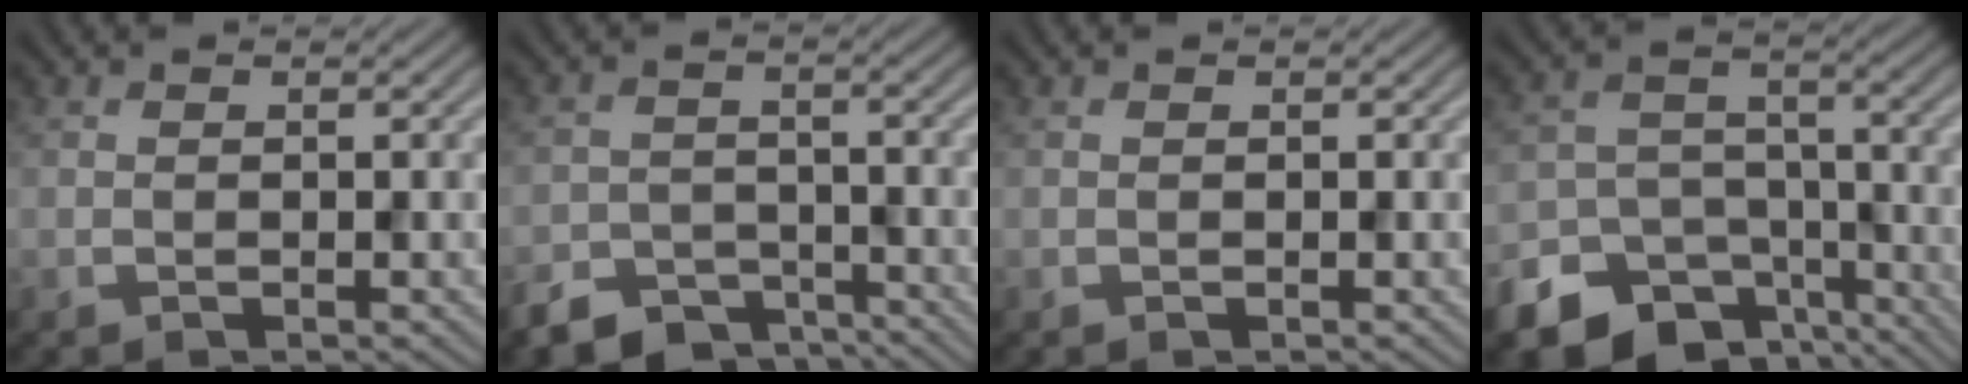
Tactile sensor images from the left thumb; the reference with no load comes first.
{"total": 5.9, "force": [-4.8, 2.9, 1.8], "torque": [-0.036, -0.008, -0.092]}
{"total": 0.0}
{"total": 12.9, "force": [-8.8, 8.6, 3.9], "torque": [-0.104, -0.035, -0.138]}